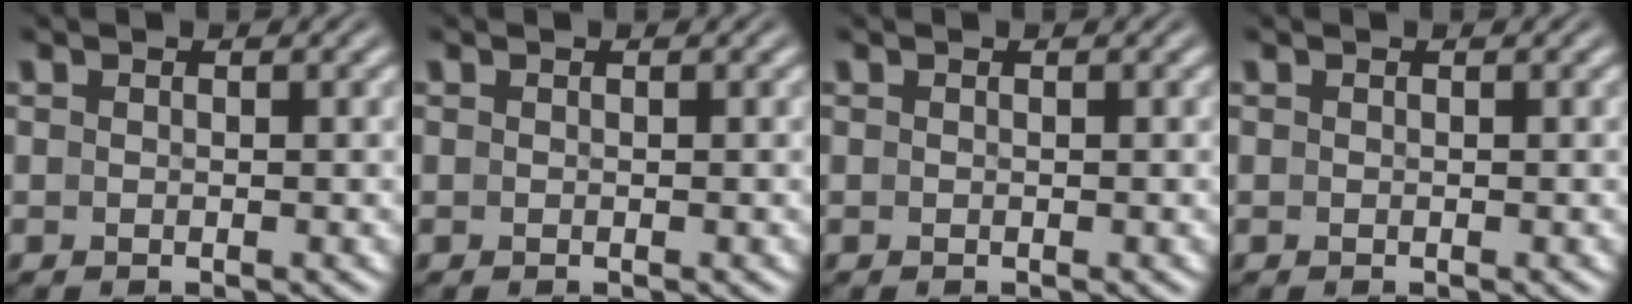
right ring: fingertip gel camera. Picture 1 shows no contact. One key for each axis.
{"total": 0.0}
{"total": 0.0}
{"total": 0.0}